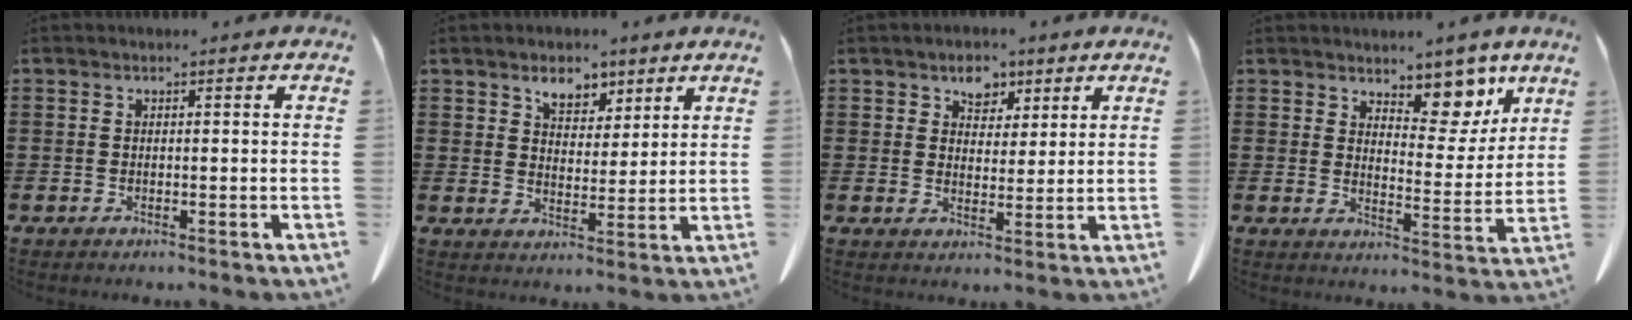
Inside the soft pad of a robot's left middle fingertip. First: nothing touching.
{"total": 5.1, "force": [4.0, 2.8, 1.6], "torque": [-0.031, -0.005, 0.071]}
{"total": 4.5, "force": [3.1, 3.1, 1.3], "torque": [-0.027, 0.005, 0.053]}
{"total": 8.3, "force": [6.9, 3.2, 3.4], "torque": [-0.053, -0.043, 0.119]}